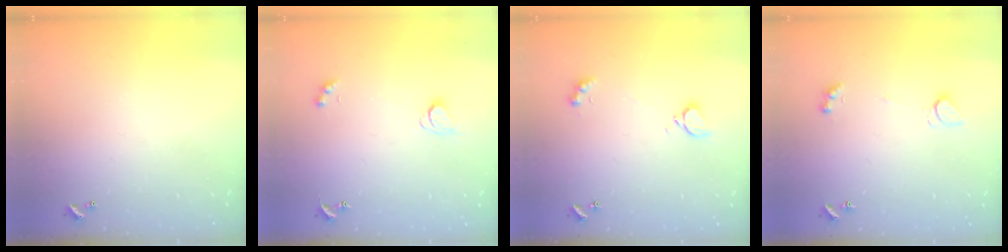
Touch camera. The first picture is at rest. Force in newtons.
{"total": 2.4, "press": 2.3, "slide": 0.6}
{"total": 2.9, "press": 2.9, "slide": 0.6}
{"total": 1.4, "press": 1.2, "slide": 0.6}